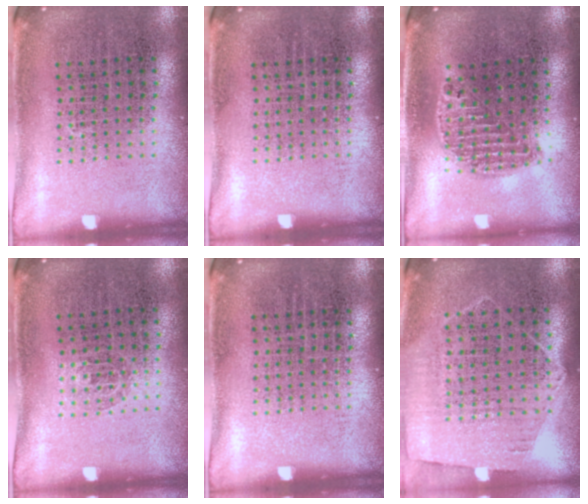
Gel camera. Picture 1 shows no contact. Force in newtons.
{"total": 0.0}
{"total": 1.2, "press": 1.1, "slide": 0.5}
{"total": 0.5, "press": 0.3, "slide": 0.4}
{"total": 0.0}
{"total": 1.3, "press": 1.1, "slide": 0.6}